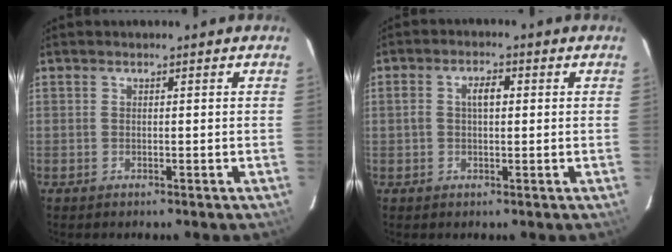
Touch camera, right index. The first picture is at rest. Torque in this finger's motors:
{"motor_torque": [0.04, -0.02, 0.05, 0.06]}